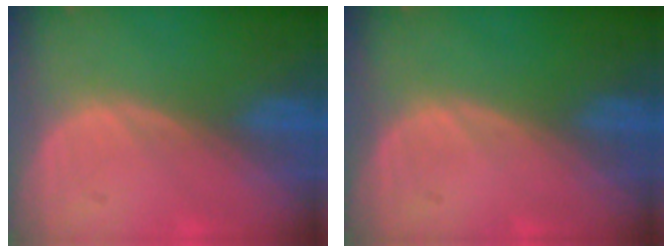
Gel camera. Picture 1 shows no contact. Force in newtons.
{"total": 0.0}